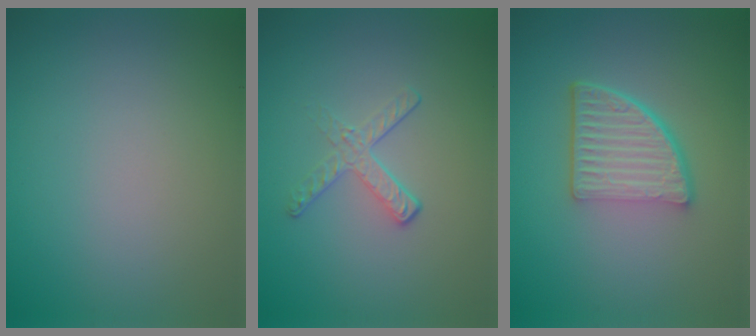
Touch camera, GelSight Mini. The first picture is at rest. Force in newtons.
{"total": 1.9, "press": 1.1, "slide": 1.6}
{"total": 5.5, "press": 3.8, "slide": 3.9}